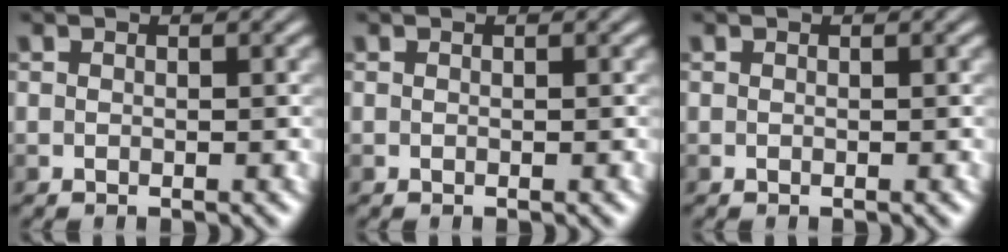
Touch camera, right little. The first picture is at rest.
{"total": 0.0}
{"total": 0.0}